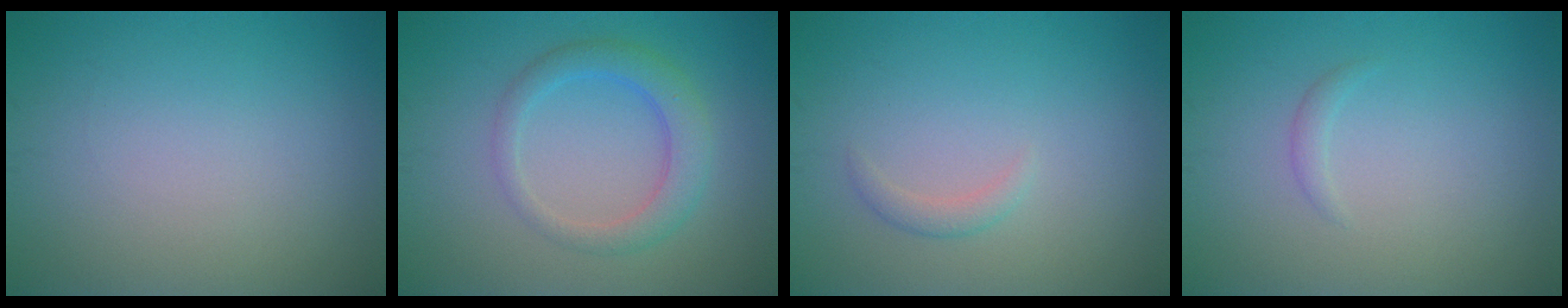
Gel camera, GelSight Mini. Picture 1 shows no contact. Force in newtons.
{"total": 3.4, "press": 3.4, "slide": 0.1}
{"total": 1.1, "press": 1.1, "slide": 0.0}
{"total": 0.7, "press": 0.7, "slide": 0.1}